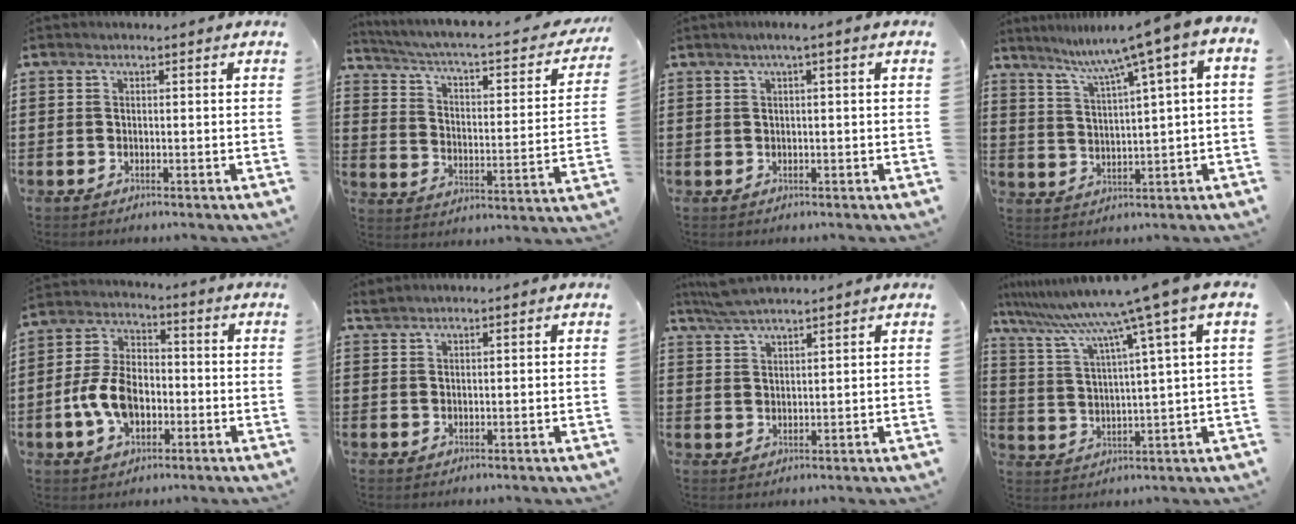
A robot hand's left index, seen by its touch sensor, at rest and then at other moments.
{"total": 3.8, "force": [2.7, 0.3, 2.7], "torque": [-0.067, -0.032, 0.033]}
{"total": 1.5, "force": [0.2, -0.1, 1.5], "torque": [-0.025, -0.002, 0.004]}
{"total": 6.3, "force": [3.9, -0.4, 5.0], "torque": [-0.112, -0.032, 0.057]}
{"total": 8.9, "force": [-2.5, 5.7, 6.4], "torque": [-0.159, 0.005, -0.053]}
{"total": 0.9, "force": [0.8, 0.0, 0.2], "torque": [-0.007, -0.001, 0.017]}
{"total": 3.7, "force": [3.4, 0.1, 1.5], "torque": [-0.039, -0.006, 0.063]}
{"total": 11.0, "force": [8.1, -1.7, 7.3], "torque": [-0.173, -0.048, 0.124]}